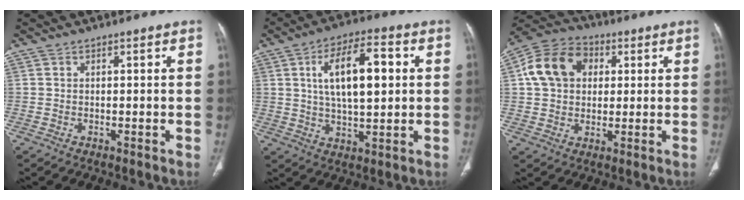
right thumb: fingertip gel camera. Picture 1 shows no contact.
{"total": 13.4, "force": [2.7, 5.8, 11.8], "torque": [-0.186, 0.003, 0.045]}
{"total": 12.9, "force": [3.0, 9.9, 7.8], "torque": [-0.128, 0.015, 0.042]}